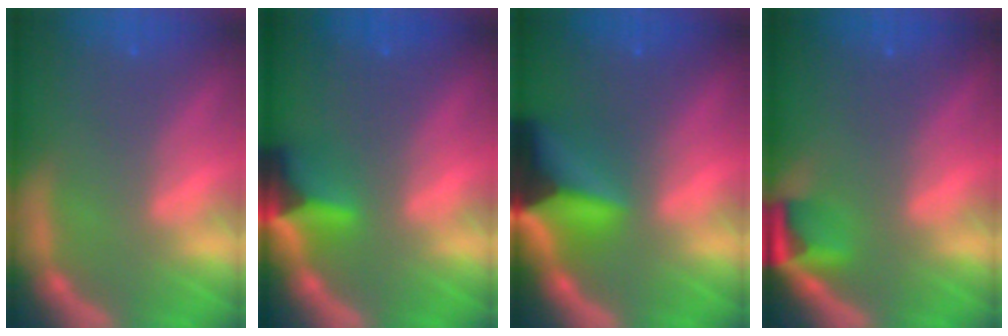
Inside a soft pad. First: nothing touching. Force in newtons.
{"total": 4.5}
{"total": 9.6}
{"total": 2.9}